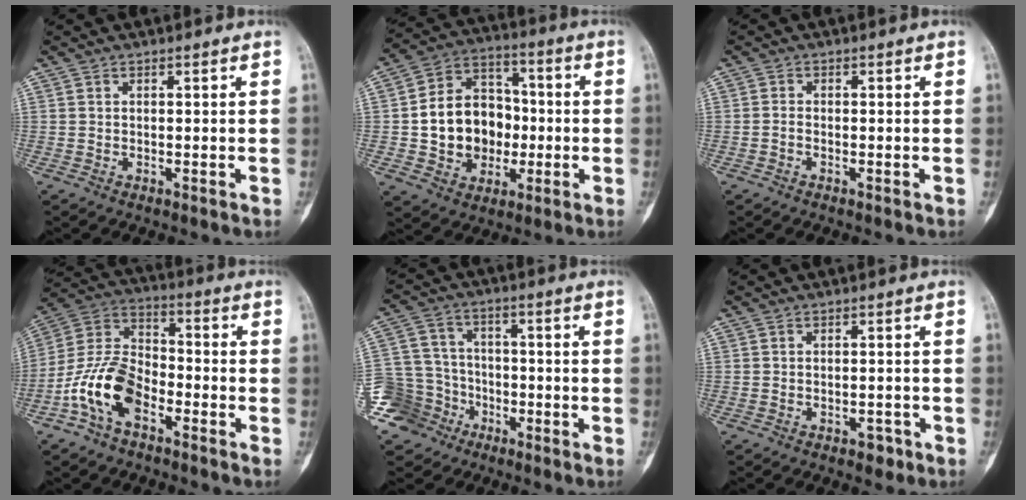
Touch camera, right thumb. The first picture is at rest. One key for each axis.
{"total": 15.1, "fx": -1.3, "fy": 12.2, "fz": 8.9, "tx": -0.105, "ty": 0.033, "tz": -0.017}
{"total": 0.5, "fx": -0.3, "fy": 0.3, "fz": 0.4, "tx": -0.006, "ty": 0.001, "tz": -0.008}
{"total": 13.0, "fx": -6.0, "fy": 7.3, "fz": 9.0, "tx": -0.176, "ty": 0.049, "tz": -0.123}
{"total": 11.6, "fx": -6.5, "fy": 9.5, "fz": 1.9, "tx": -0.029, "ty": 0.052, "tz": -0.118}
{"total": 2.4, "fx": -1.3, "fy": 1.4, "fz": 1.4, "tx": -0.011, "ty": 0.008, "tz": -0.014}